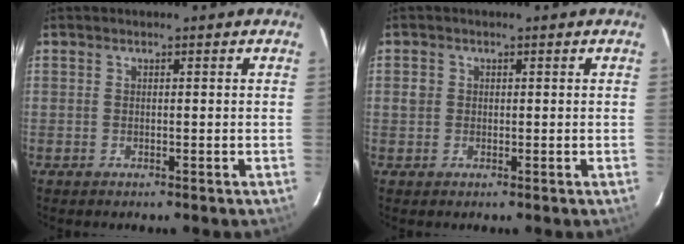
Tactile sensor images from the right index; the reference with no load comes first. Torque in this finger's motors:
{"motor_torque": [0.17, 0.13, 0.00, 0.00]}